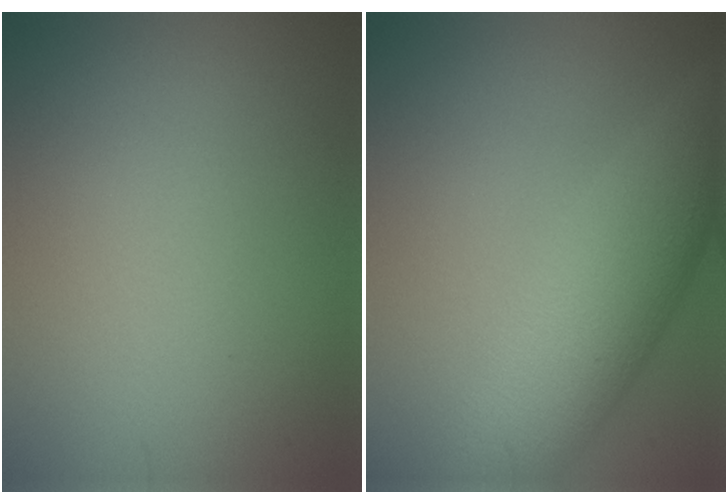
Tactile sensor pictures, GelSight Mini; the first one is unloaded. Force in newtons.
{"total": 7.6, "press": 7.6, "slide": 0.3}